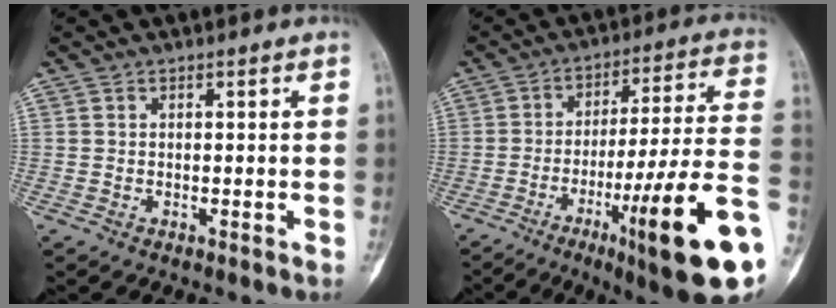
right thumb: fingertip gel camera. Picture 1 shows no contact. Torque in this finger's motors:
{"motor_torque": [3.00, 1.57, 1.40, -1.37, 0.49]}